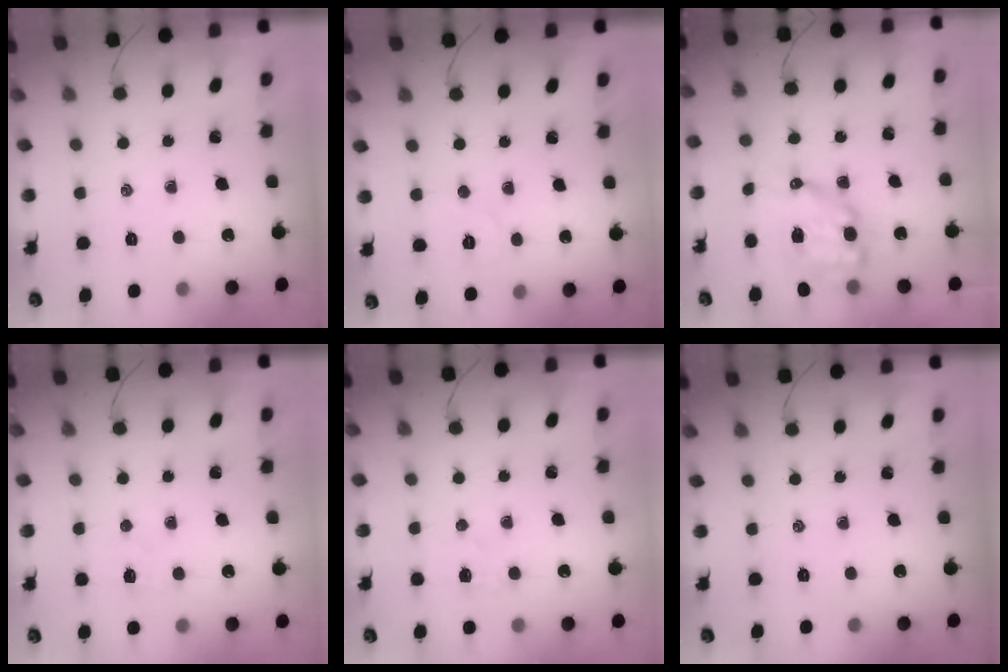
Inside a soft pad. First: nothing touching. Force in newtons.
{"total": 5.3, "press": 5.2, "slide": 0.9}
{"total": 10.3, "press": 10.1, "slide": 2.0}
{"total": 3.2, "press": 3.0, "slide": 0.9}
{"total": 3.4, "press": 3.3, "slide": 1.0}
{"total": 0.0}